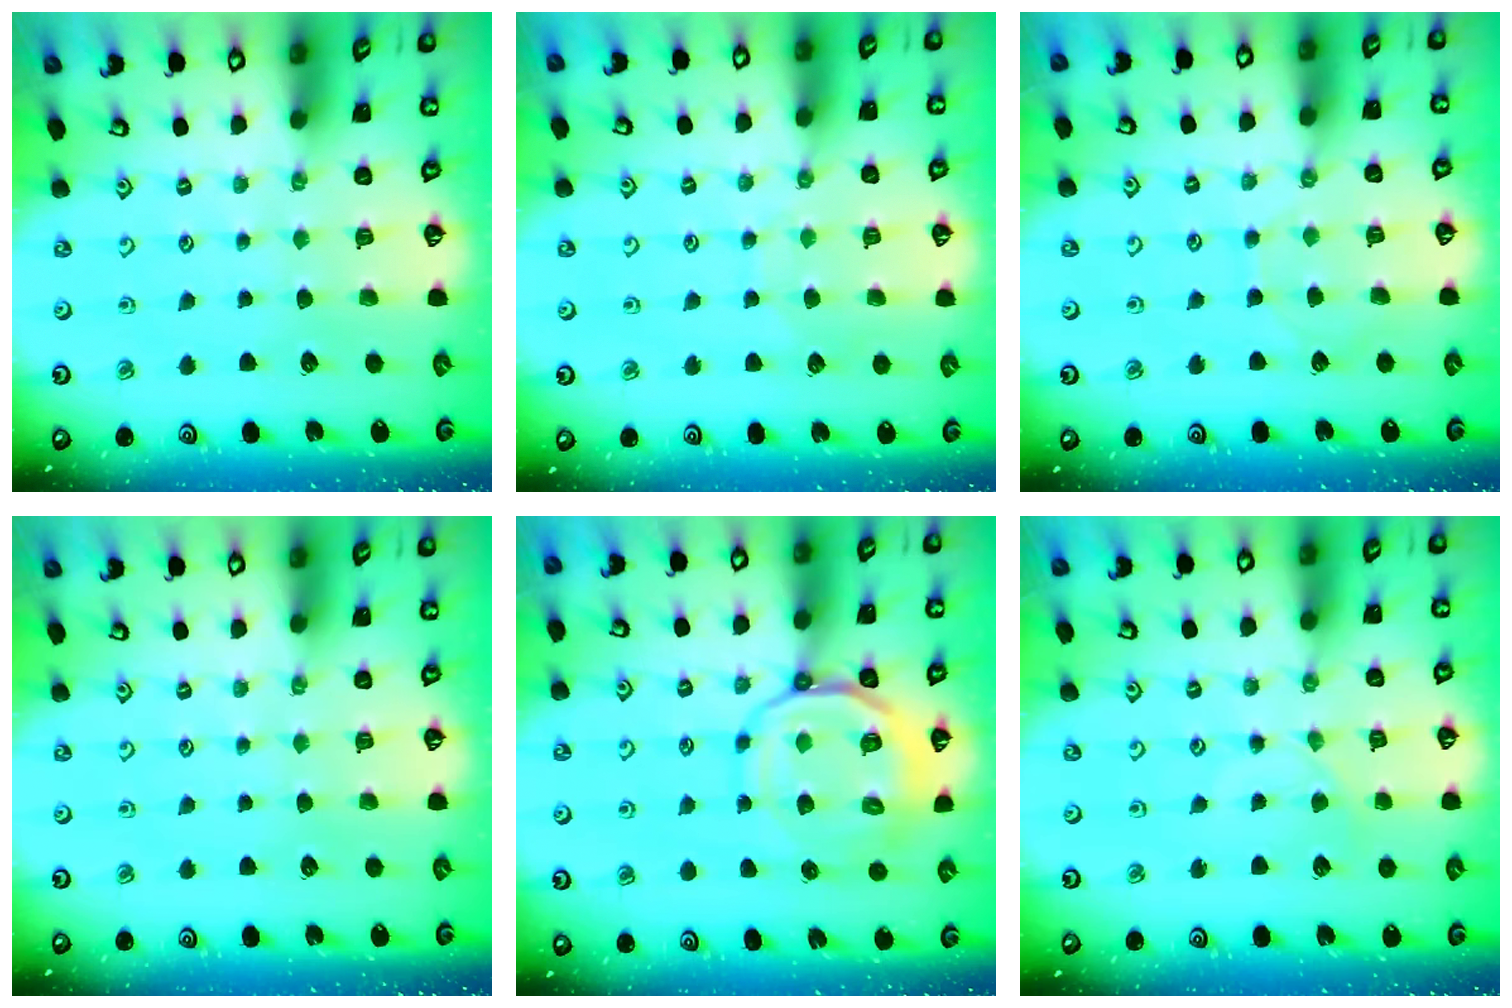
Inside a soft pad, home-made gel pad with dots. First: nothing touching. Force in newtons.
{"total": 4.9, "press": 4.9, "slide": 0.5}
{"total": 5.0, "press": 4.9, "slide": 0.6}
{"total": 0.0}
{"total": 12.5, "press": 12.3, "slide": 1.9}
{"total": 1.5, "press": 1.5, "slide": 0.4}